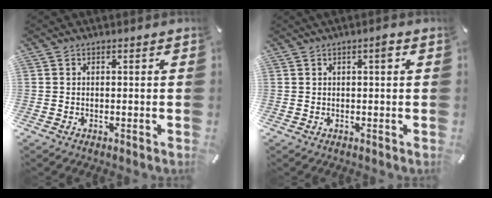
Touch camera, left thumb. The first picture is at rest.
{"total": 2.4, "force": [0.7, 0.6, 2.2], "torque": [-0.034, 0.005, 0.007]}